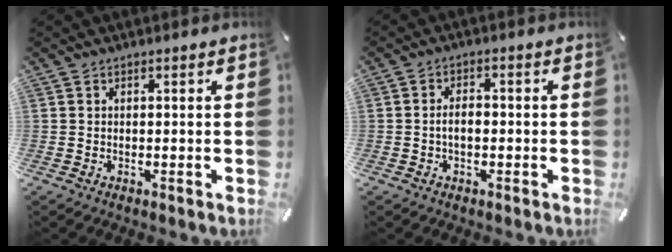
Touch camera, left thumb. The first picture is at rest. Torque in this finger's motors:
{"motor_torque": [0.48, 0.76, 0.17, -0.18, 0.07]}